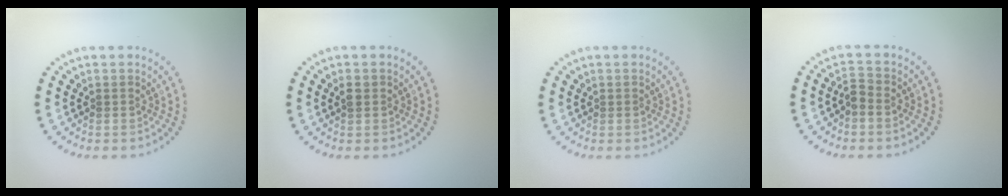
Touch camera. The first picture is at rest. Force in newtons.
{"total": 1.2, "press": 1.1, "slide": 0.4}
{"total": 0.0}
{"total": 1.2, "press": 1.0, "slide": 0.5}